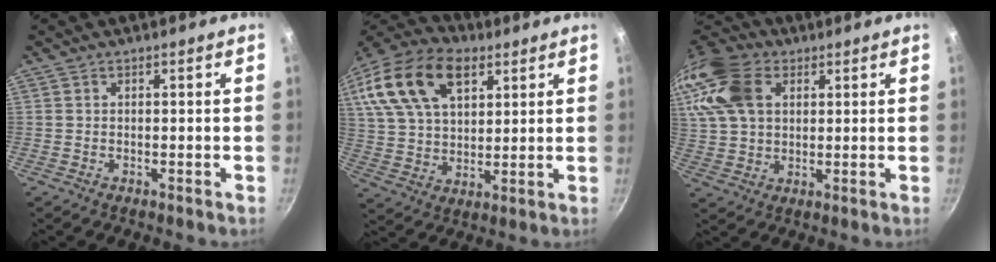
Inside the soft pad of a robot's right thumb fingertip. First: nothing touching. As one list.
[{"total": 19.7, "force": [8.3, 11.8, 13.5], "torque": [-0.236, -0.001, 0.145]}, {"total": 18.8, "force": [6.8, 13.1, 11.7], "torque": [-0.260, 0.015, 0.121]}]